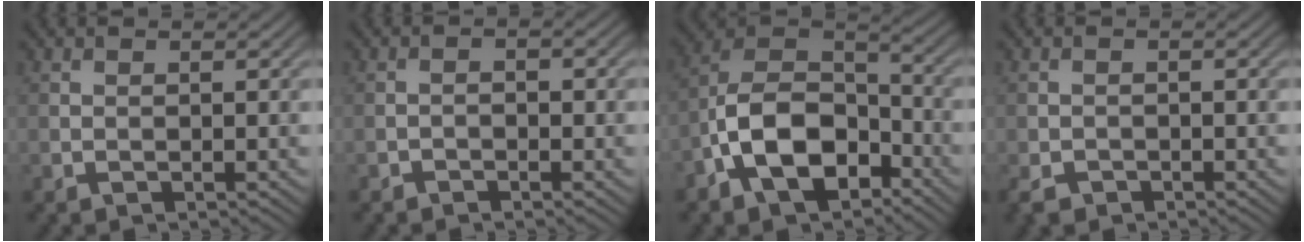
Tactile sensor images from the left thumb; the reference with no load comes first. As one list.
[{"total": 1.2, "force": [-0.8, 0.5, 0.7], "torque": [-0.012, 0.003, -0.017]}, {"total": 12.3, "force": [-5.5, 7.3, 8.2], "torque": [-0.172, 0.000, -0.123]}, {"total": 1.9, "force": [-1.3, 1.2, 0.7], "torque": [-0.016, -0.005, -0.029]}]